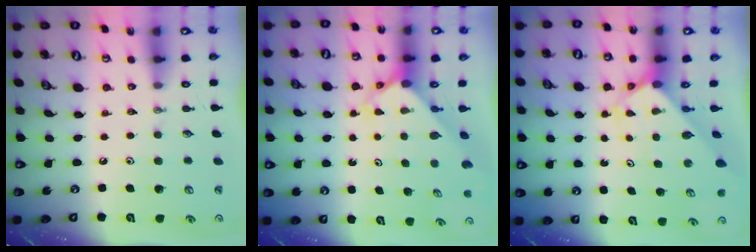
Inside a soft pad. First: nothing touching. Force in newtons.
{"total": 2.6, "press": 2.6, "slide": 0.1}
{"total": 2.5, "press": 2.5, "slide": 0.2}